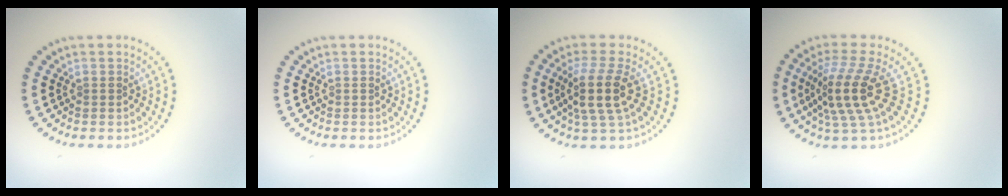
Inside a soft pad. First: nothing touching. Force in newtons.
{"total": 0.0}
{"total": 3.9, "press": 3.1, "slide": 2.4}
{"total": 4.7, "press": 3.7, "slide": 2.8}